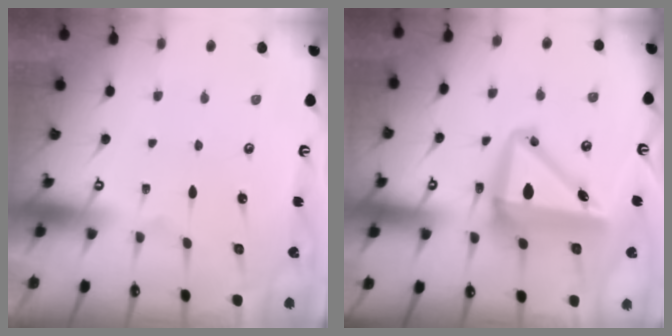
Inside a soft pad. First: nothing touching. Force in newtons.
{"total": 11.5, "press": 11.1, "slide": 3.2}